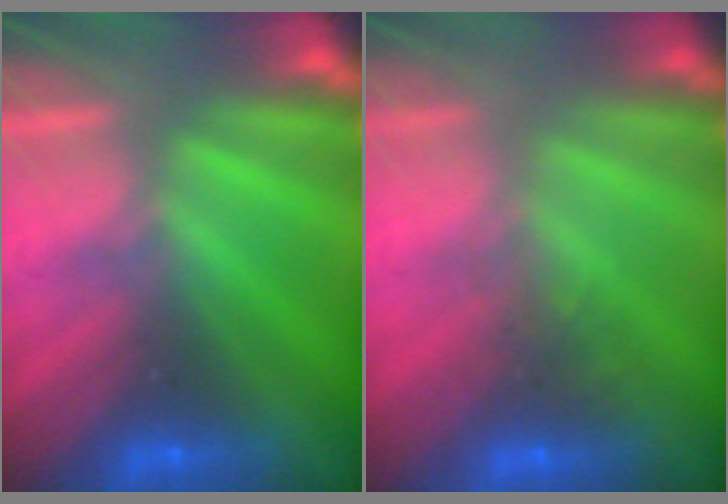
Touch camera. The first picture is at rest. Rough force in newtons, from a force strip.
{"total": 2.7}